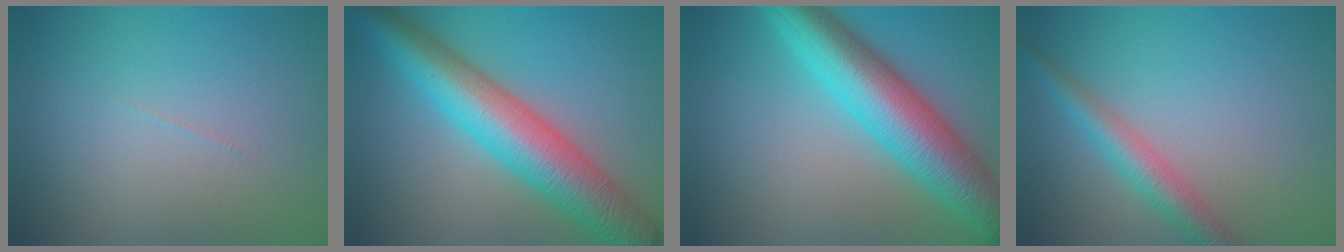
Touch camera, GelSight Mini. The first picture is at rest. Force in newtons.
{"total": 9.5, "press": 9.5, "slide": 0.2}
{"total": 9.4, "press": 9.4, "slide": 0.1}
{"total": 3.4, "press": 3.4, "slide": 0.1}